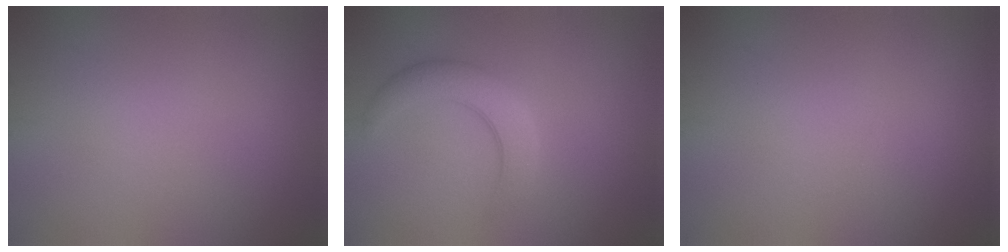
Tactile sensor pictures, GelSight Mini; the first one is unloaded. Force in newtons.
{"total": 3.4, "press": 3.4, "slide": 0.3}
{"total": 0.0}